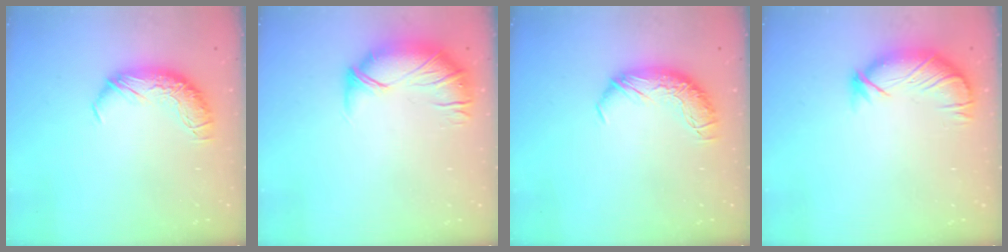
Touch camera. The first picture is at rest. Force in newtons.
{"total": 3.9, "press": 3.3, "slide": 2.0}
{"total": 0.0}
{"total": 3.9, "press": 3.3, "slide": 2.1}